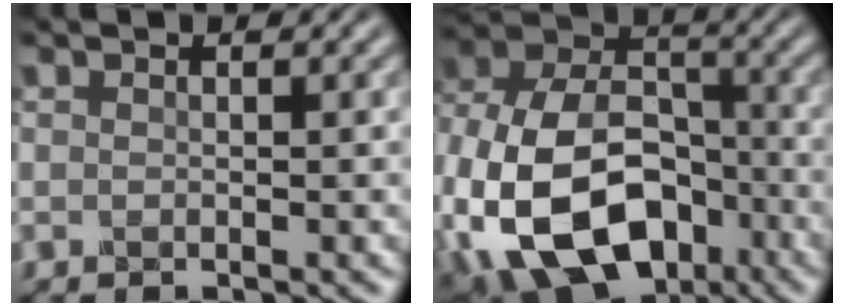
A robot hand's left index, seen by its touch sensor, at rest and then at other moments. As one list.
[{"total": 18.0, "force": [-6.0, 12.7, 11.2], "torque": [-0.248, -0.021, -0.090]}]